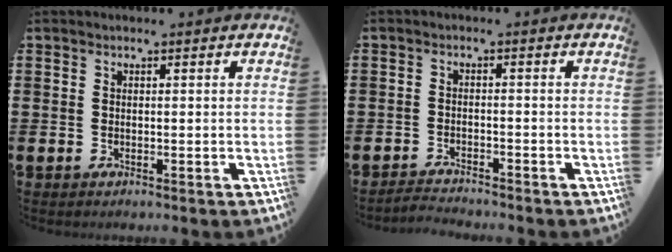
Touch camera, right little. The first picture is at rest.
{"total": 1.9, "force": [-1.9, -0.1, 0.0], "torque": [-0.003, 0.002, -0.040]}